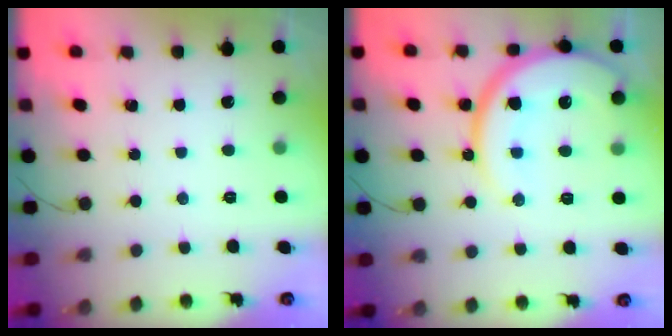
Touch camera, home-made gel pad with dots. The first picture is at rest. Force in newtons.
{"total": 15.9, "press": 15.8, "slide": 1.5}